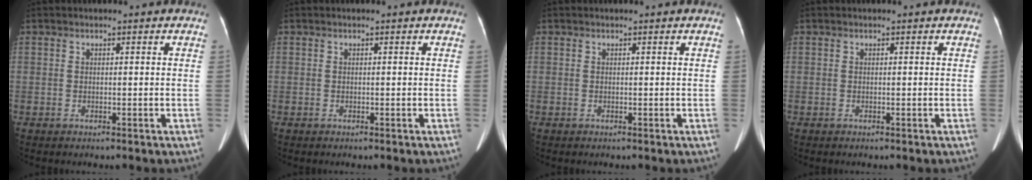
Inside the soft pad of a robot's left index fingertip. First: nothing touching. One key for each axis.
{"total": 0.0}
{"total": 0.0}
{"total": 0.0}